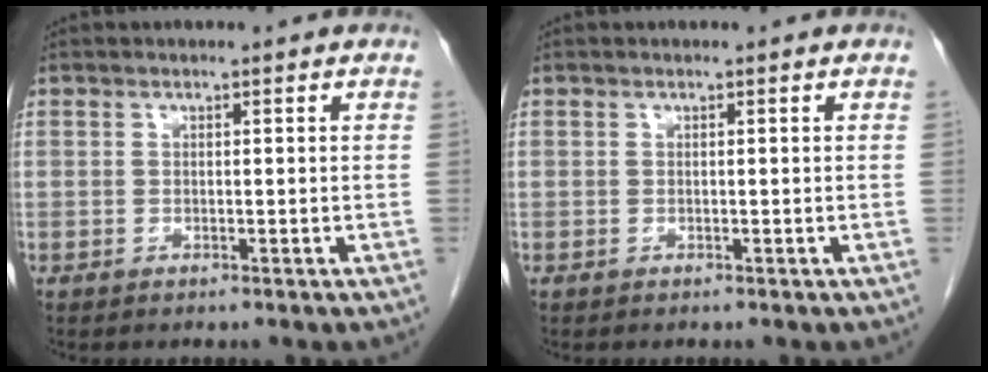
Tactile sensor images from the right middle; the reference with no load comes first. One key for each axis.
{"total": 0.0}